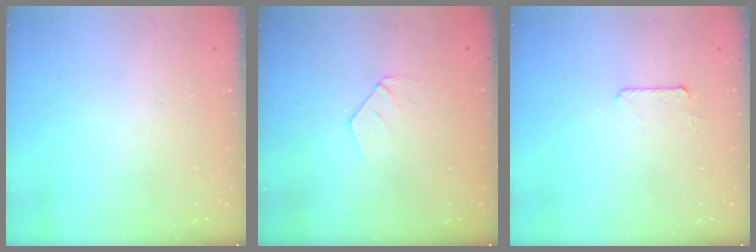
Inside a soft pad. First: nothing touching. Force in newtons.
{"total": 3.8, "press": 3.8, "slide": 0.3}
{"total": 5.9, "press": 5.8, "slide": 0.6}